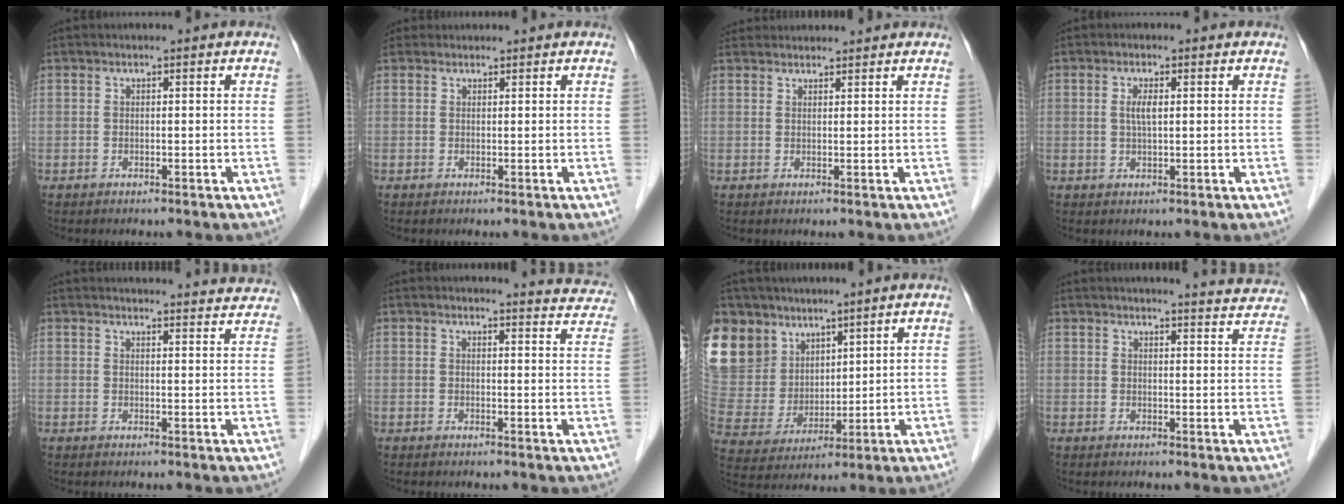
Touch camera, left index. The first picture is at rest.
{"total": 0.9, "force": [0.6, 0.6, -0.3], "torque": [0.004, 0.013, 0.012]}
{"total": 5.2, "force": [5.1, 1.0, 0.5], "torque": [-0.005, 0.035, 0.074]}
{"total": 2.1, "force": [0.4, 0.6, 2.0], "torque": [-0.044, -0.001, 0.008]}
{"total": 17.4, "force": [17.0, 1.9, 3.2], "torque": [-0.026, -0.017, 0.187]}
{"total": 7.0, "force": [6.9, 0.7, 0.2], "torque": [0.011, -0.029, 0.052]}
{"total": 23.6, "force": [14.4, 16.7, 8.7], "torque": [-0.285, 0.061, 0.299]}
{"total": 10.8, "force": [10.5, 0.3, 2.2], "torque": [-0.021, -0.023, 0.105]}